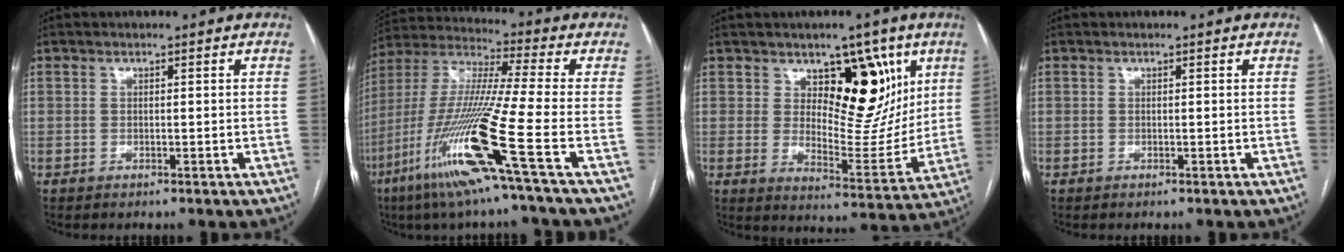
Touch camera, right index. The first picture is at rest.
{"total": 19.2, "force": [-8.3, -1.3, 17.3], "torque": [-0.377, -0.038, -0.168]}
{"total": 10.1, "force": [5.3, 5.6, 6.5], "torque": [-0.071, -0.005, 0.089]}
{"total": 0.0}